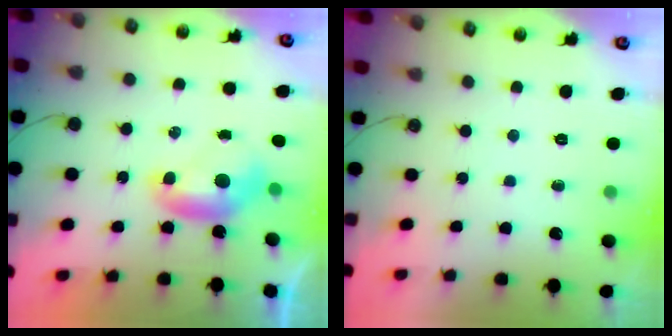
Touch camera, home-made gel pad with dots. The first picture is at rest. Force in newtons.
{"total": 0.0}